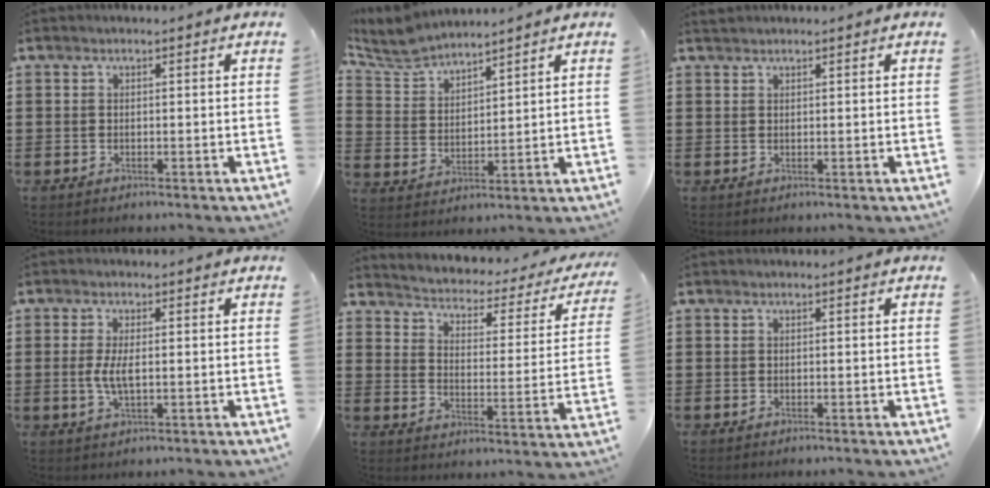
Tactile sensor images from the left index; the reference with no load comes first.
{"total": 5.6, "force": [5.4, 0.9, 1.4], "torque": [-0.051, -0.021, 0.096]}
{"total": 0.8, "force": [0.8, 0.1, 0.1], "torque": [-0.005, 0.001, 0.016]}
{"total": 3.9, "force": [-0.1, 1.3, 3.6], "torque": [-0.088, -0.007, -0.010]}
{"total": 1.6, "force": [1.4, 0.6, 0.5], "torque": [-0.026, -0.023, 0.011]}
{"total": 0.0}